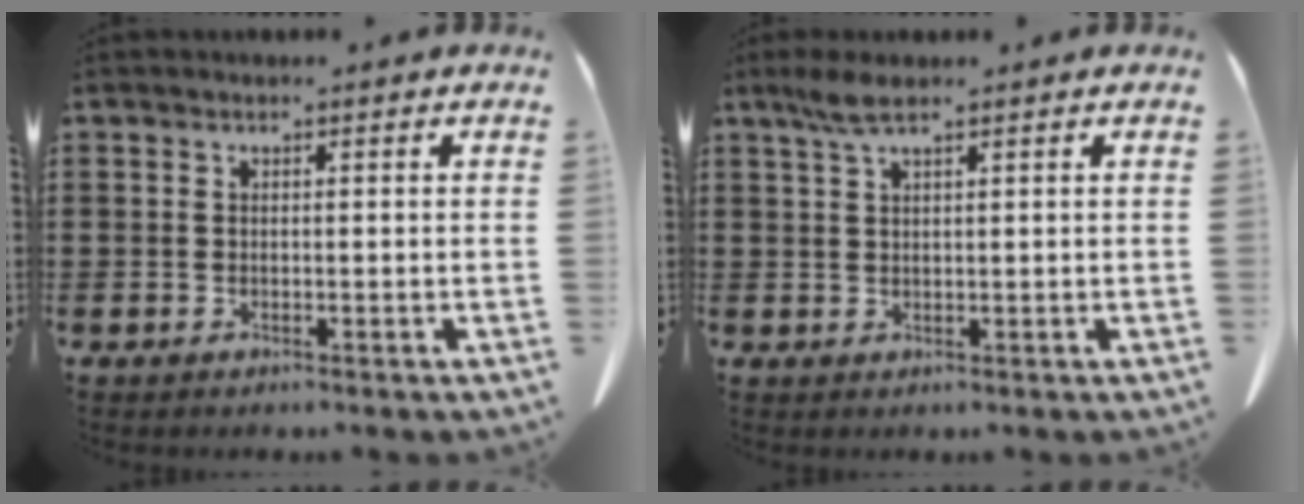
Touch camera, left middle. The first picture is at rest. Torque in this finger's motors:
{"motor_torque": [0.52, -0.24, 0.08, 0.06]}